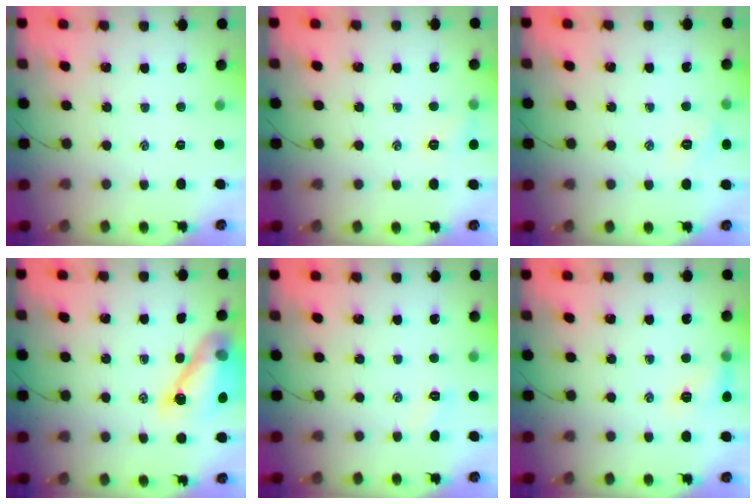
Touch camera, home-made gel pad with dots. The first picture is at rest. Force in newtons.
{"total": 5.3, "press": 5.2, "slide": 1.2}
{"total": 4.9, "press": 4.7, "slide": 1.2}
{"total": 13.8, "press": 13.3, "slide": 3.7}
{"total": 2.9, "press": 2.8, "slide": 0.8}
{"total": 8.7, "press": 8.7, "slide": 0.9}